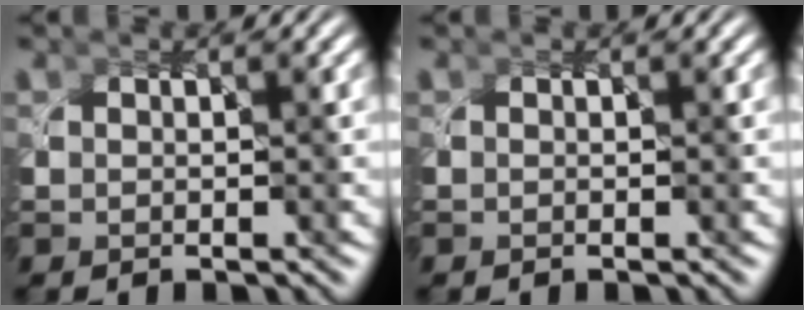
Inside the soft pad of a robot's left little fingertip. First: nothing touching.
{"total": 0.0}